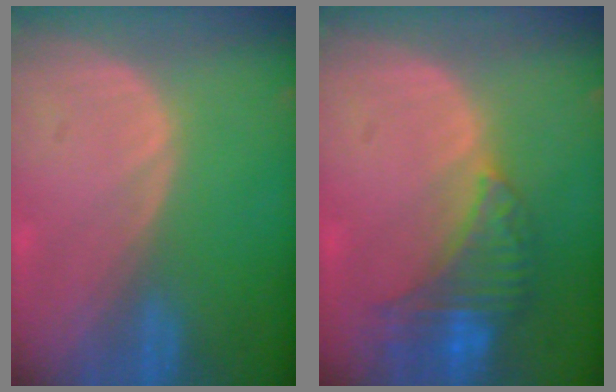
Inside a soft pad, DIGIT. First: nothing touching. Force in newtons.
{"total": 8.1, "press": 7.1, "slide": 3.8}